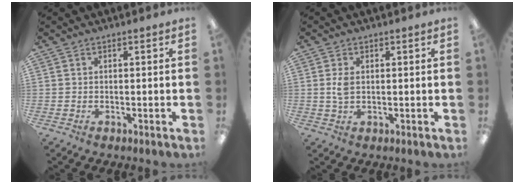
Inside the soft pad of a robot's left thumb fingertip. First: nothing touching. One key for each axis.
{"total": 3.5, "fx": 0.5, "fy": 2.2, "fz": 2.6, "tx": -0.054, "ty": -0.001, "tz": 0.003}